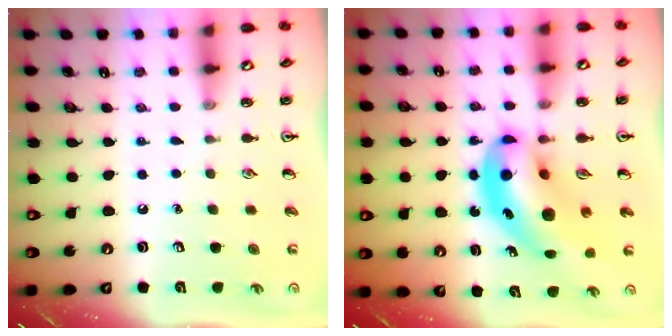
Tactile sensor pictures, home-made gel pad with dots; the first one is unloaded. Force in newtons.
{"total": 14.7, "press": 14.0, "slide": 4.5}